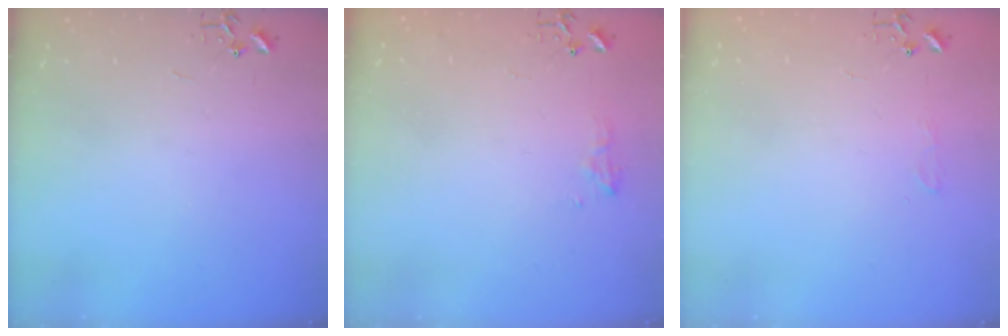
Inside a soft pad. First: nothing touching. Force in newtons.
{"total": 7.6, "press": 7.6, "slide": 0.8}
{"total": 4.7, "press": 4.6, "slide": 0.7}